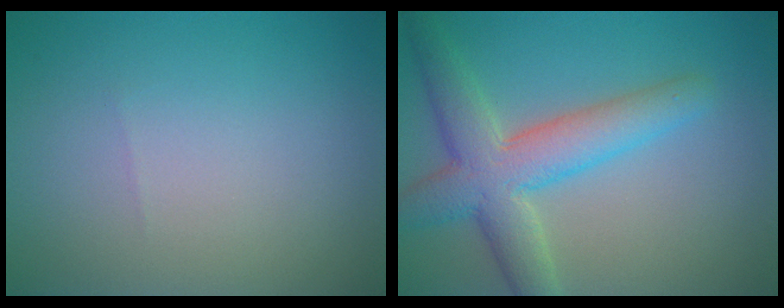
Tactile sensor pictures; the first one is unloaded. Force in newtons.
{"total": 6.4, "press": 6.4, "slide": 0.3}